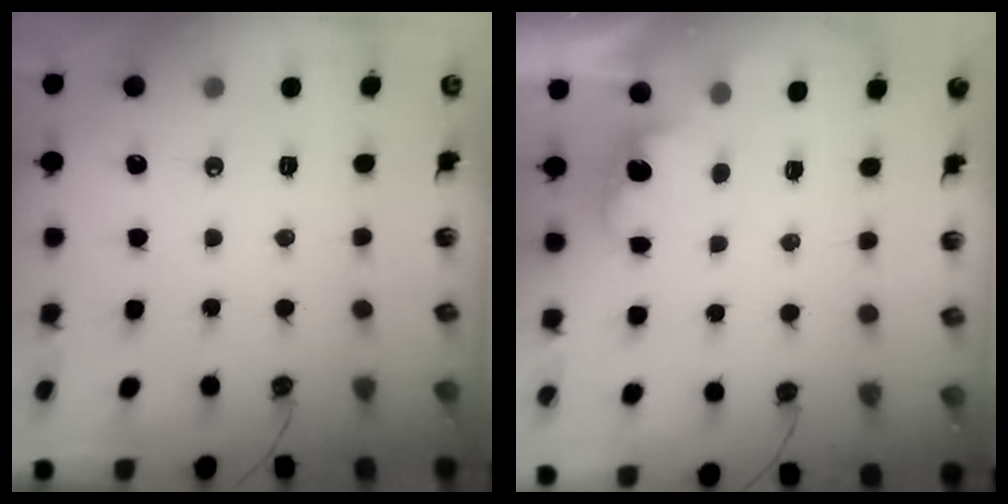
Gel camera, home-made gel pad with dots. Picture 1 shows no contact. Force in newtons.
{"total": 1.2, "press": 1.0, "slide": 0.8}